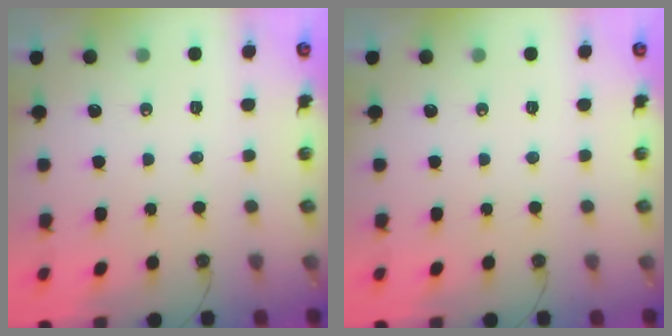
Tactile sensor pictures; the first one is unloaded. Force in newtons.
{"total": 0.0}